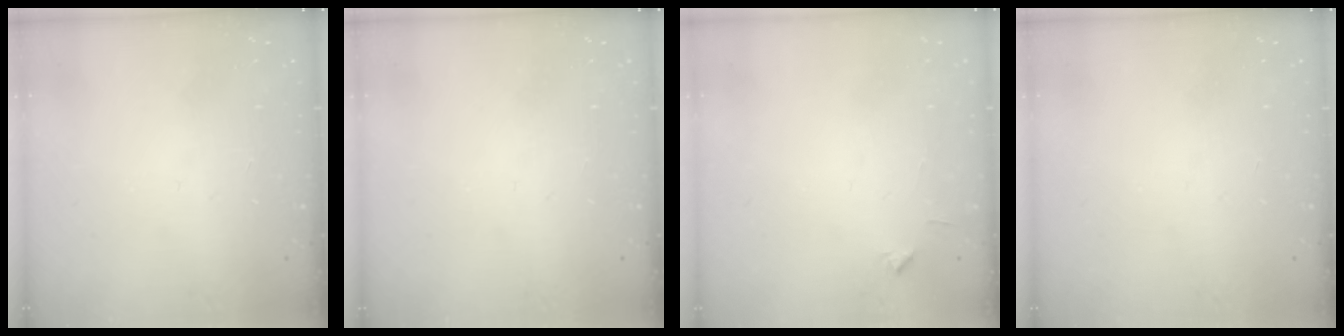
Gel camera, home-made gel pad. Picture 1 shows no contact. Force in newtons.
{"total": 0.0}
{"total": 4.0, "press": 3.9, "slide": 0.5}
{"total": 0.0}